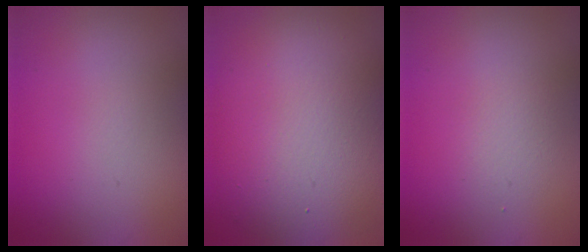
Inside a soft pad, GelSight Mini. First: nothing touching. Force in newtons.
{"total": 11.9, "press": 11.9, "slide": 0.5}
{"total": 1.2, "press": 1.2, "slide": 0.0}